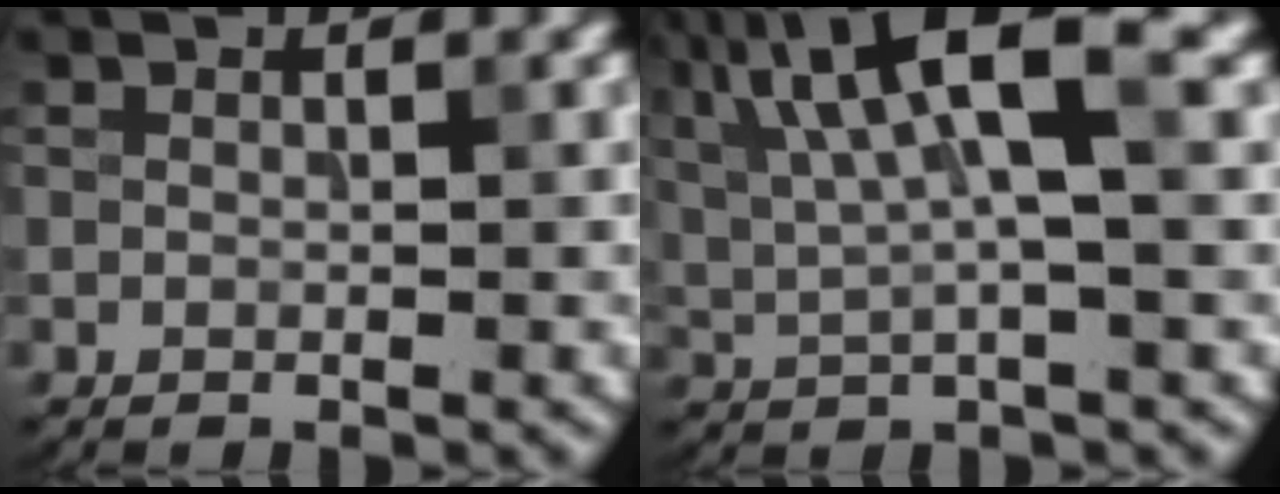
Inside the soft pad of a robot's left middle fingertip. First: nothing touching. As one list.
[{"total": 9.4, "force": [3.2, 2.2, 8.6], "torque": [-0.166, 0.014, 0.061]}]